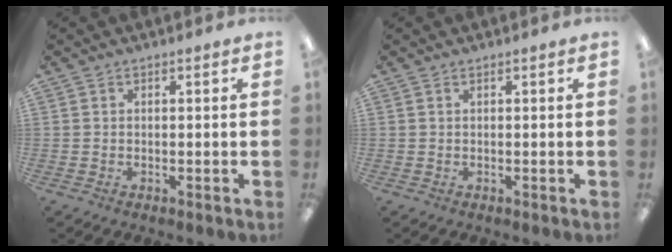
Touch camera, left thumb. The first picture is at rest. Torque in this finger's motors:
{"motor_torque": [0.61, 0.07, 0.02, 0.14, 0.02]}